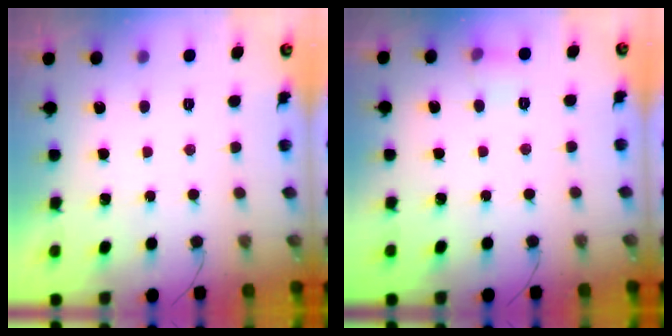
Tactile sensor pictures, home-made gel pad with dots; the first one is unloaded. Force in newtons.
{"total": 5.4, "press": 5.2, "slide": 1.7}